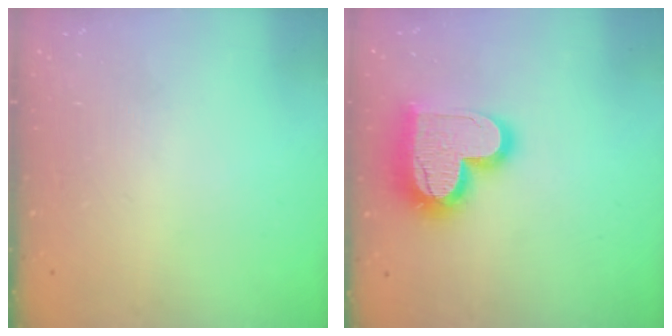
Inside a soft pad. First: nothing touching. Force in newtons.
{"total": 19.4, "press": 19.3, "slide": 1.5}